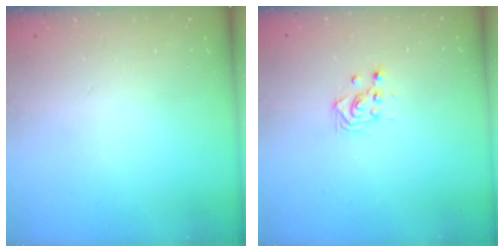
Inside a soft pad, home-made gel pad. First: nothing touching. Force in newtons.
{"total": 2.9, "press": 2.9, "slide": 0.1}